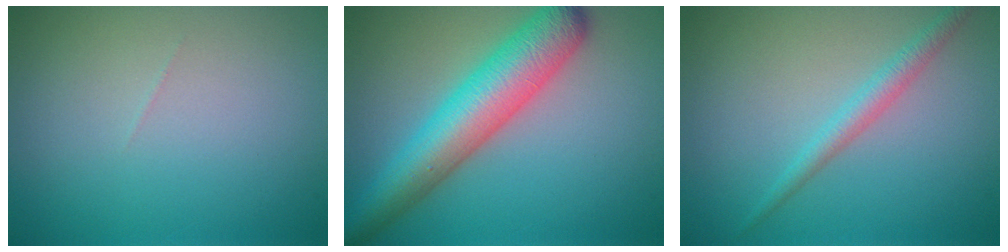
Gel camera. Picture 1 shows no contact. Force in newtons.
{"total": 7.2, "press": 7.2, "slide": 0.3}
{"total": 2.0, "press": 2.0, "slide": 0.0}